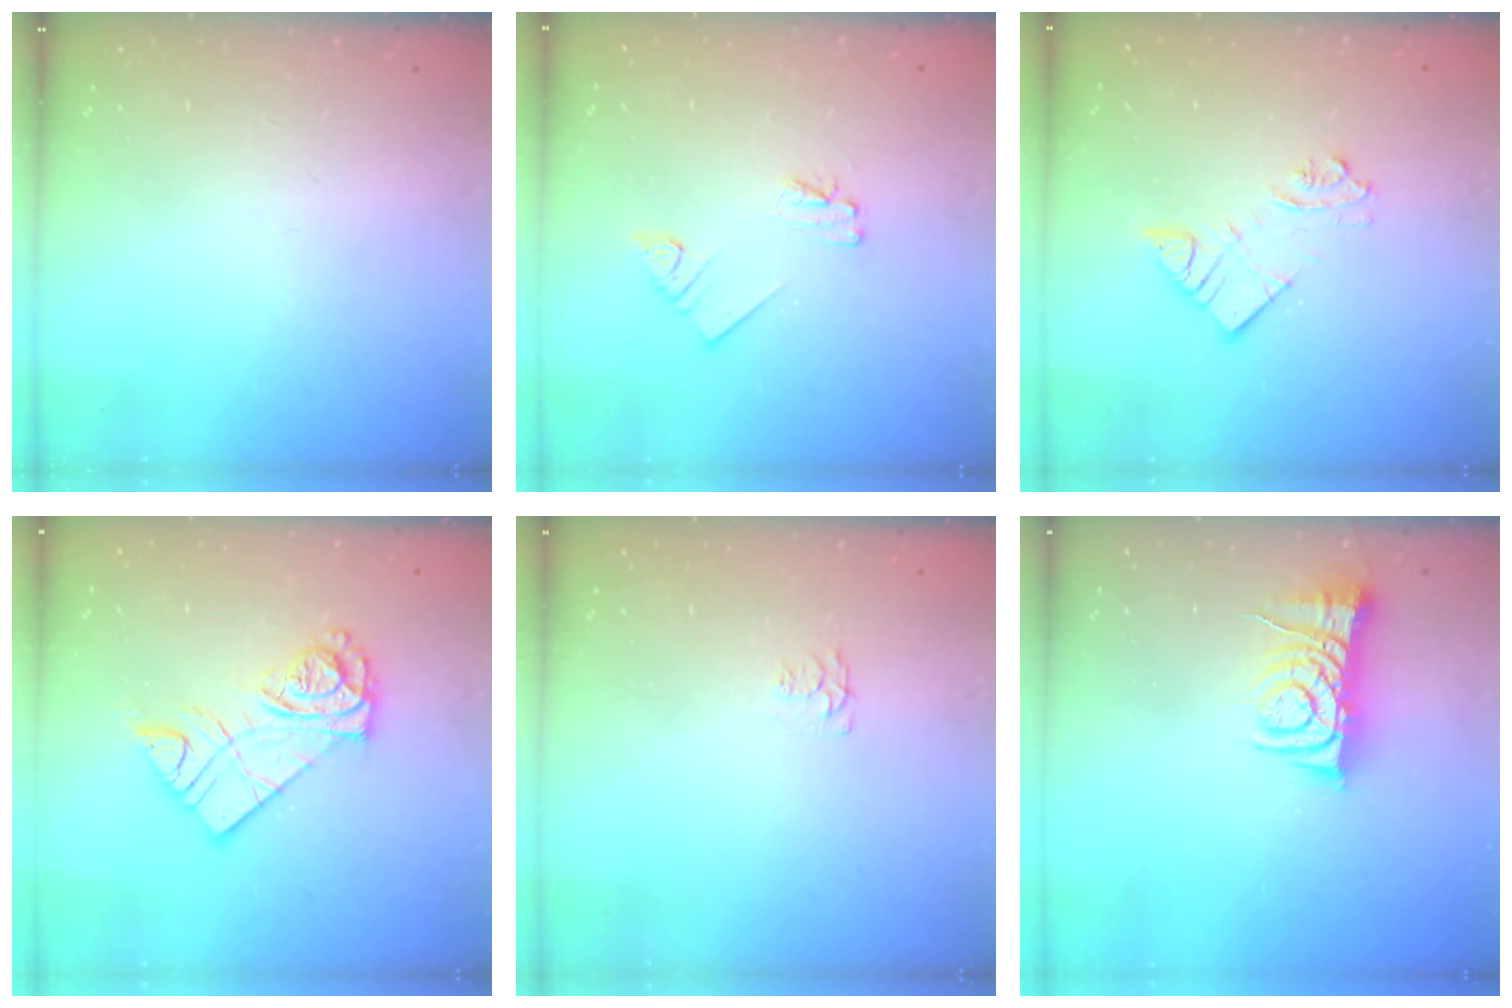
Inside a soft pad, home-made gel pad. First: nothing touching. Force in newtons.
{"total": 2.3, "press": 2.3, "slide": 0.1}
{"total": 6.1, "press": 6.1, "slide": 0.4}
{"total": 12.4, "press": 12.4, "slide": 0.9}
{"total": 4.5, "press": 4.4, "slide": 0.6}
{"total": 6.9, "press": 6.9, "slide": 0.9}